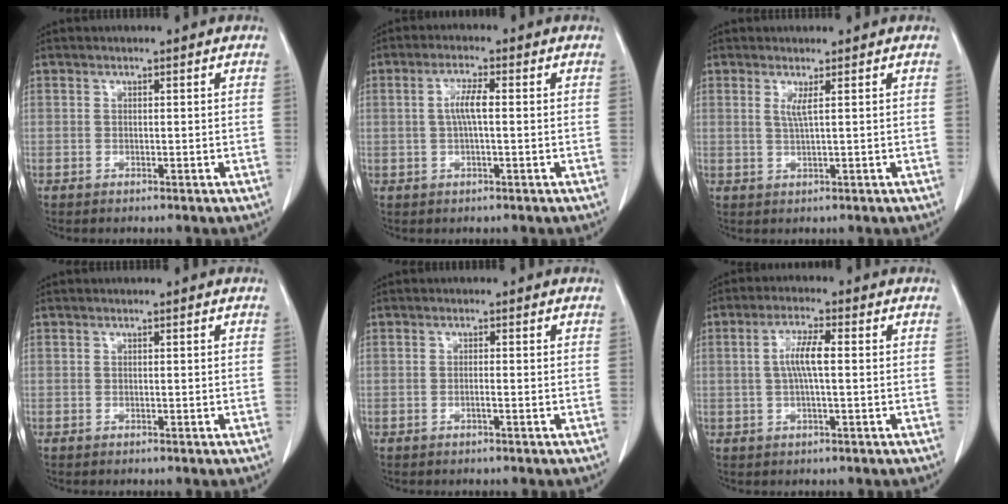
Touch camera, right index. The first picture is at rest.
{"total": 3.7, "force": [0.2, 0.6, 3.7], "torque": [-0.073, 0.006, 0.004]}
{"total": 1.7, "force": [0.6, -0.3, 1.6], "torque": [-0.036, -0.006, 0.015]}
{"total": 0.0}
{"total": 0.7, "force": [-0.3, -0.1, 0.6], "torque": [-0.012, 0.001, -0.004]}
{"total": 5.0, "force": [0.3, 0.7, 5.0], "torque": [-0.102, 0.007, 0.004]}